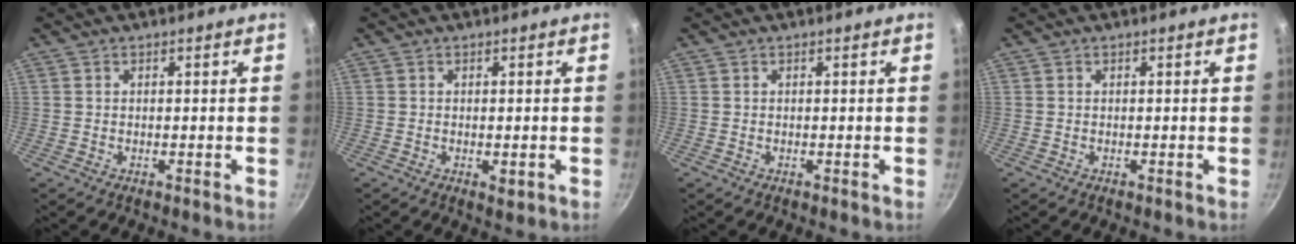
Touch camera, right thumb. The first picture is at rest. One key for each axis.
{"total": 2.0, "fx": -0.5, "fy": 0.9, "fz": 1.7, "tx": -0.027, "ty": -0.005, "tz": -0.005}
{"total": 0.0}
{"total": 0.0}